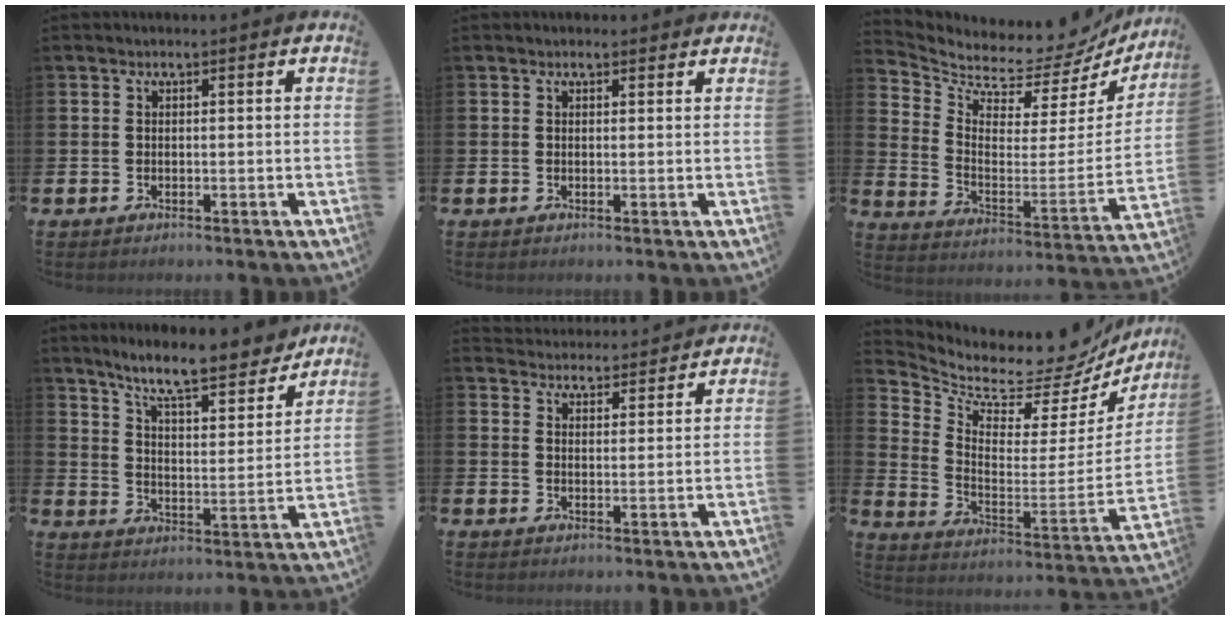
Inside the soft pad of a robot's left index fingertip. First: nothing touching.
{"total": 0.9, "force": [0.7, 0.4, 0.2], "torque": [0.004, 0.002, 0.012]}
{"total": 6.5, "force": [6.1, 2.0, 0.9], "torque": [-0.050, -0.066, 0.099]}
{"total": 9.6, "force": [8.8, 1.2, 3.8], "torque": [-0.094, -0.055, 0.150]}
{"total": 4.2, "force": [4.2, 0.6, -0.2], "torque": [-0.007, -0.029, 0.075]}
{"total": 7.9, "force": [7.2, 2.4, 2.0], "torque": [-0.058, -0.078, 0.113]}